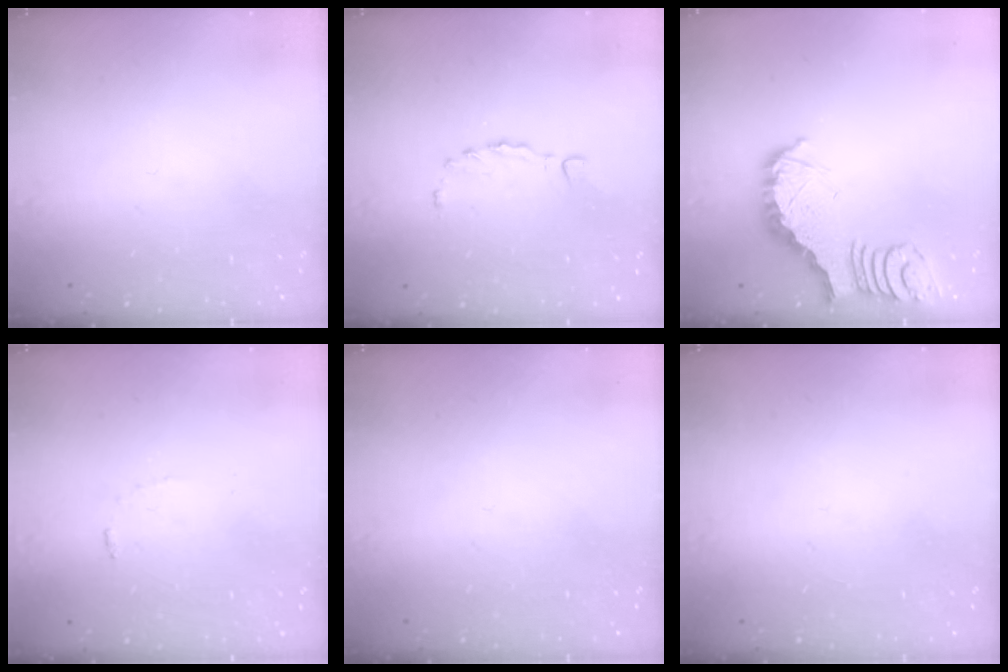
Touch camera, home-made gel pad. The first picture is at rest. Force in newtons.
{"total": 2.9, "press": 2.9, "slide": 0.5}
{"total": 4.5, "press": 4.4, "slide": 0.9}
{"total": 3.6, "press": 3.6, "slide": 0.4}
{"total": 0.0}
{"total": 0.0}